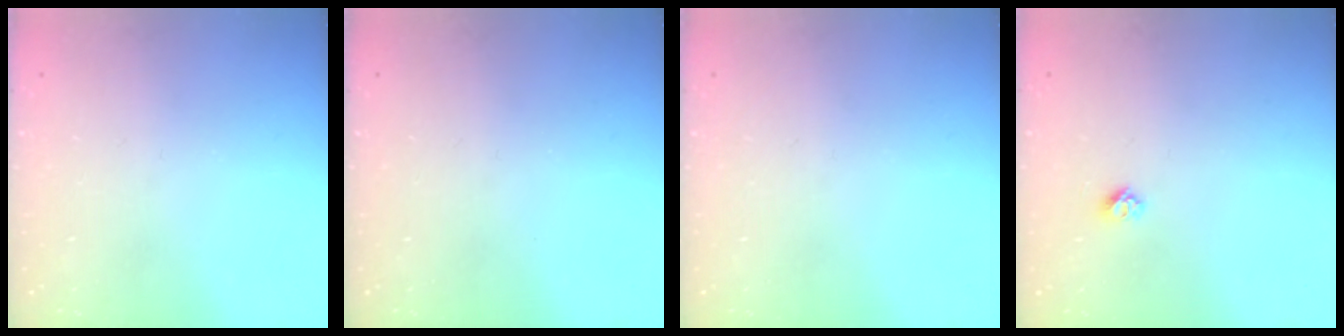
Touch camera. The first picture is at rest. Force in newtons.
{"total": 0.0}
{"total": 0.0}
{"total": 4.5, "press": 4.4, "slide": 0.5}